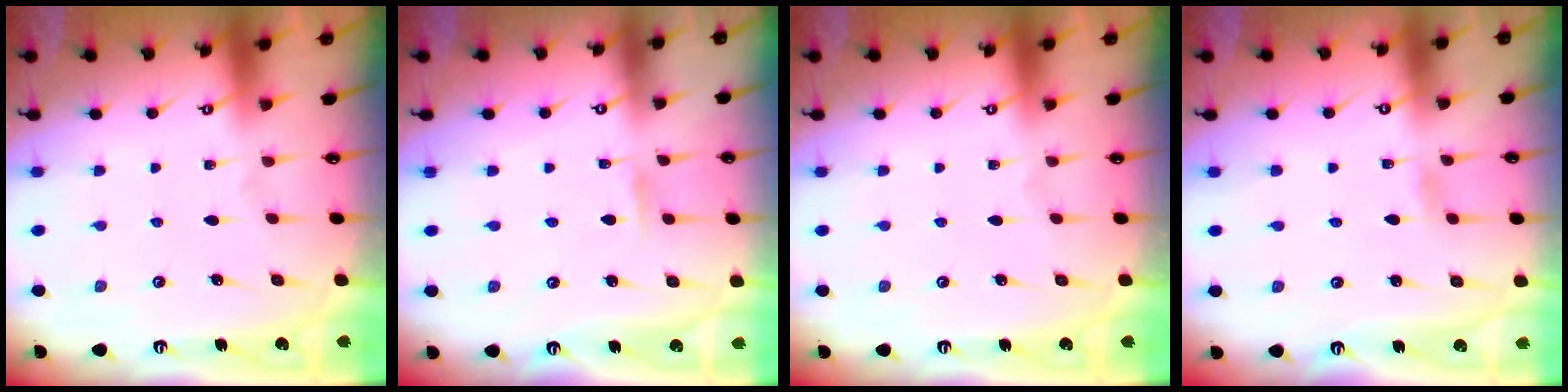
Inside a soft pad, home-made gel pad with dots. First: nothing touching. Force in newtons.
{"total": 2.7, "press": 2.7, "slide": 0.3}
{"total": 0.0}
{"total": 1.5, "press": 1.5, "slide": 0.2}